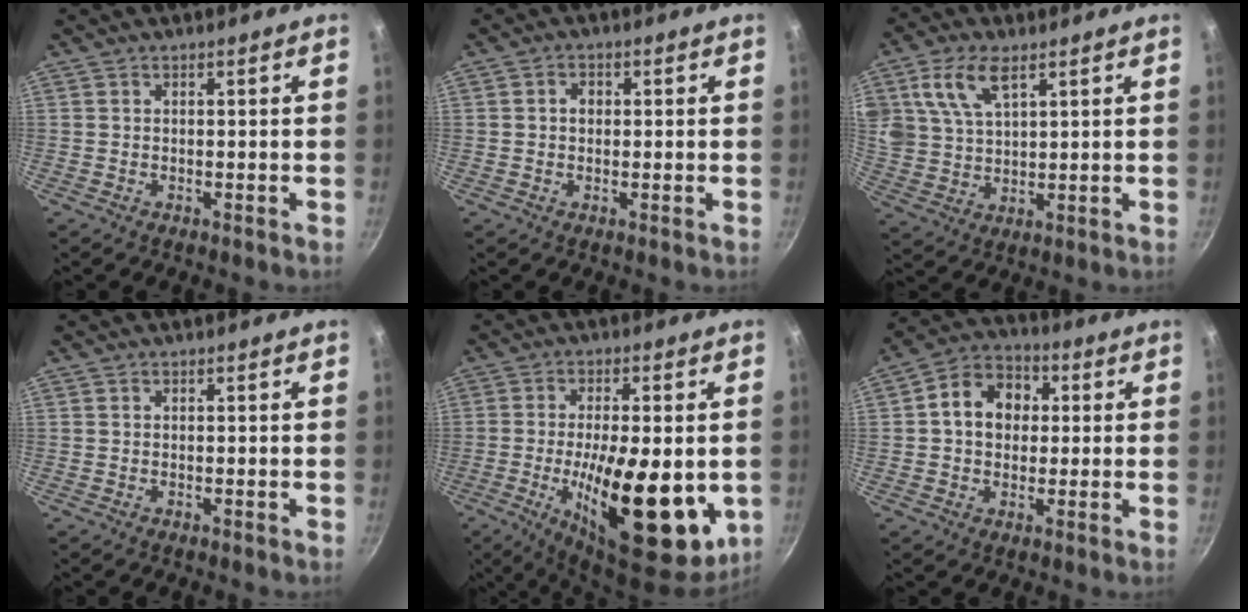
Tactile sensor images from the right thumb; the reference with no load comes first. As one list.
[{"total": 2.4, "force": [0.3, 2.0, 1.4], "torque": [-0.011, 0.006, 0.002]}, {"total": 10.5, "force": [5.1, 5.8, 7.2], "torque": [-0.133, -0.012, 0.102]}, {"total": 0.0}, {"total": 21.0, "force": [-3.7, 8.0, 19.0], "torque": [-0.280, -0.003, -0.049]}, {"total": 10.8, "force": [1.5, 8.6, 6.3], "torque": [-0.071, 0.021, 0.006]}]